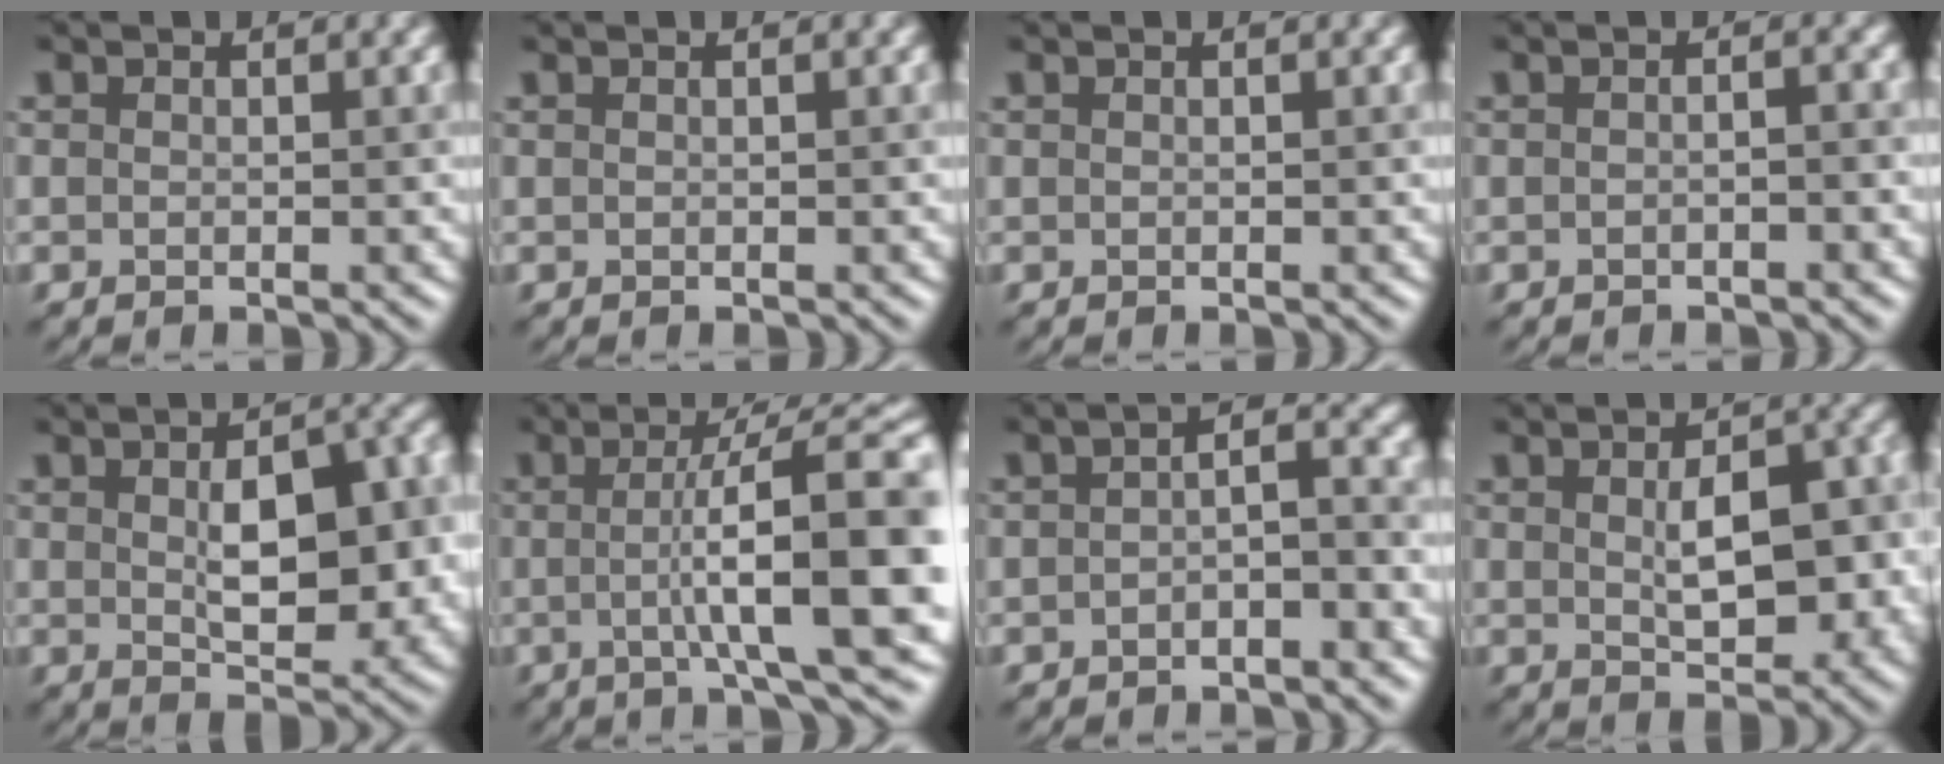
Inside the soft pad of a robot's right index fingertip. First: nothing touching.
{"total": 1.1, "force": [0.4, 0.5, 0.8], "torque": [0.000, 0.000, -0.006]}
{"total": 0.8, "force": [0.3, 0.4, 0.6], "torque": [-0.002, 0.001, -0.005]}
{"total": 2.0, "force": [-0.2, 0.8, 1.8], "torque": [-0.011, -0.001, -0.021]}
{"total": 8.5, "force": [0.0, 4.1, 7.4], "torque": [-0.107, 0.002, 0.007]}
{"total": 12.3, "force": [-0.4, 2.7, 12.0], "torque": [-0.144, 0.012, -0.008]}
{"total": 3.1, "force": [-1.2, 0.8, 2.8], "torque": [-0.046, 0.012, -0.025]}
{"total": 6.9, "force": [-0.2, 3.5, 6.0], "torque": [-0.086, 0.000, 0.006]}